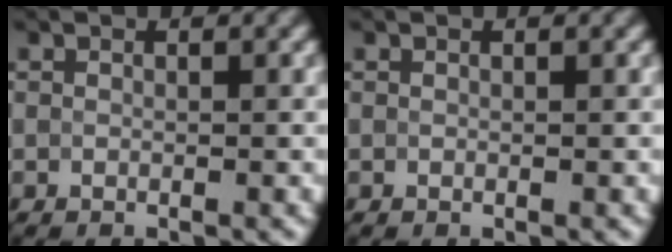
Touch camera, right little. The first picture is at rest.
{"total": 0.0}